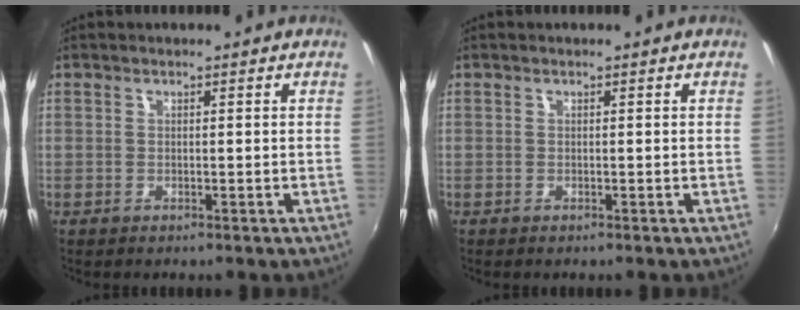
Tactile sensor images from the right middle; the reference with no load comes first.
{"total": 0.0}